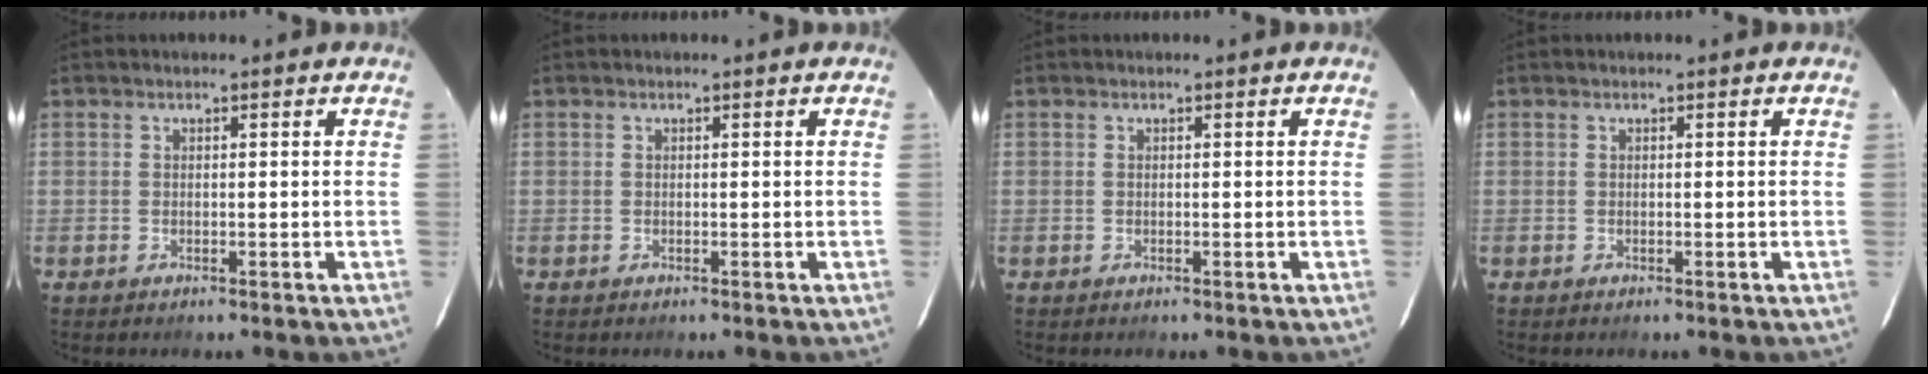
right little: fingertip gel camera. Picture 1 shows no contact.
{"total": 0.0}
{"total": 0.0}
{"total": 0.0}